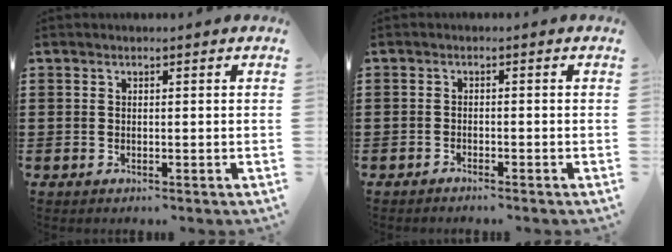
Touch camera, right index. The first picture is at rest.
{"total": 1.1, "force": [-1.1, 0.0, 0.0], "torque": [-0.003, 0.002, -0.023]}